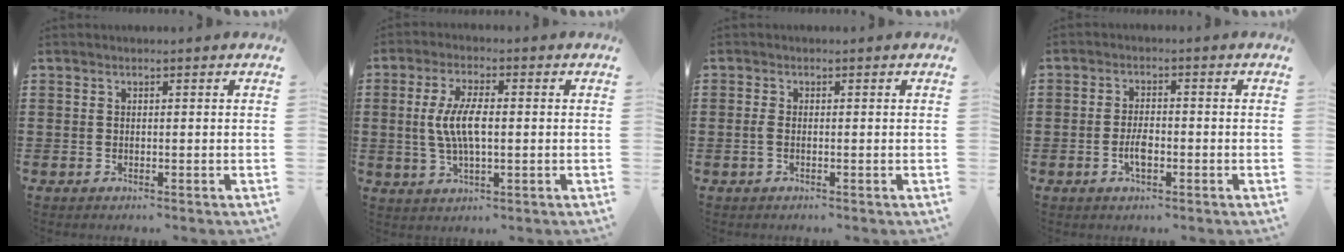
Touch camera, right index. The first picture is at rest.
{"total": 6.8, "force": [0.0, 2.4, 6.4], "torque": [-0.146, -0.002, -0.010]}
{"total": 1.2, "force": [-0.4, 0.3, 1.1], "torque": [-0.029, -0.004, -0.008]}
{"total": 3.3, "force": [-1.1, 1.3, 2.8], "torque": [-0.065, -0.002, -0.024]}